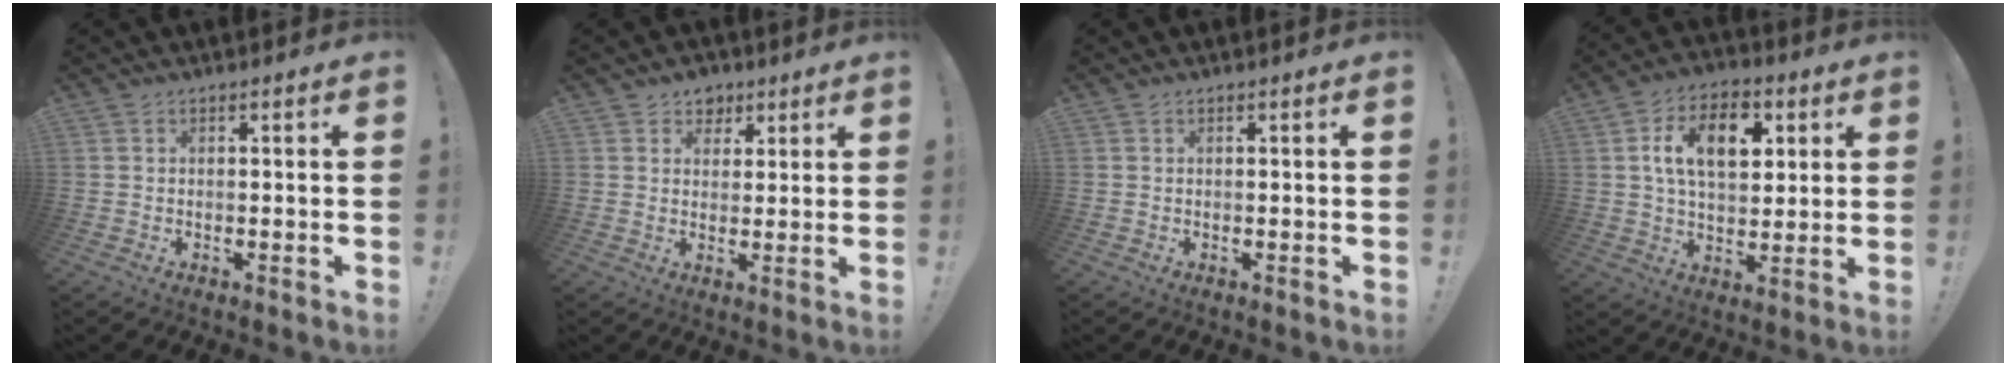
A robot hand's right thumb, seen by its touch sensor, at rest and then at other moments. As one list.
[{"total": 5.5, "force": [3.4, 4.3, 0.7], "torque": [-0.002, -0.020, 0.064]}, {"total": 0.0}, {"total": 14.3, "force": [4.6, 8.7, 10.4], "torque": [-0.163, 0.004, 0.083]}]